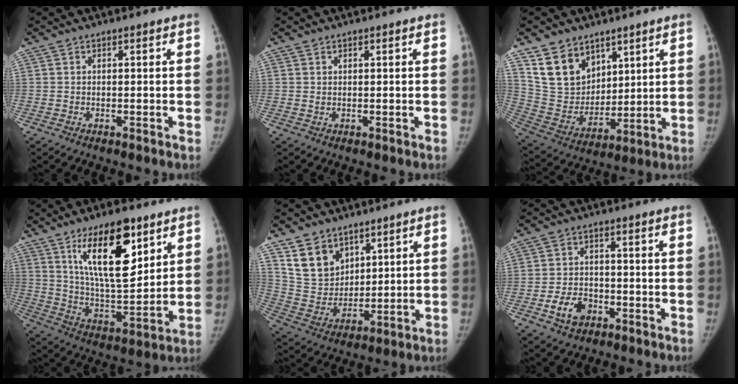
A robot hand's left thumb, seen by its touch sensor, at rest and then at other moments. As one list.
[{"total": 0.5, "force": [0.1, 0.4, 0.3], "torque": [-0.004, 0.000, 0.001]}, {"total": 15.1, "force": [9.1, 10.5, 5.9], "torque": [-0.067, -0.053, 0.188]}, {"total": 18.2, "force": [9.1, 7.0, 14.0], "torque": [-0.189, -0.053, 0.165]}, {"total": 11.9, "force": [7.1, 8.5, 4.3], "torque": [-0.044, -0.048, 0.147]}, {"total": 6.2, "force": [-2.8, 4.4, 3.4], "torque": [-0.049, 0.018, -0.046]}]